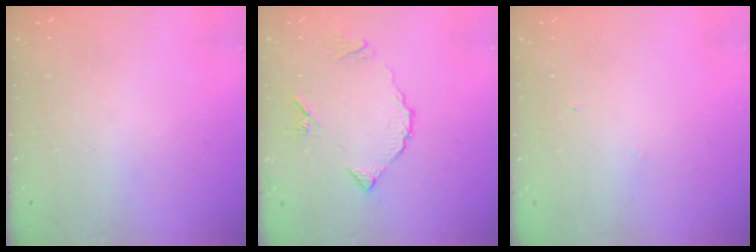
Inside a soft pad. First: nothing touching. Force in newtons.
{"total": 9.1, "press": 9.1, "slide": 0.8}
{"total": 2.8, "press": 2.8, "slide": 0.3}